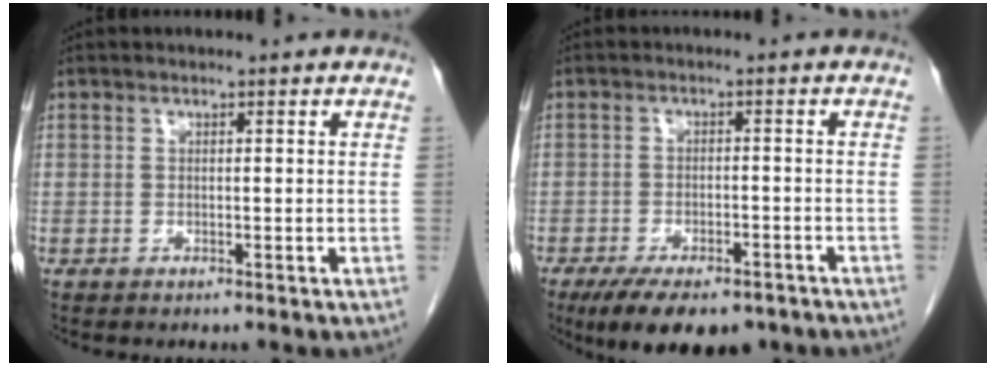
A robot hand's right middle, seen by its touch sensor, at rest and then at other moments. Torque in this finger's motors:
{"motor_torque": [1.18, -0.96, 0.16, 0.05]}